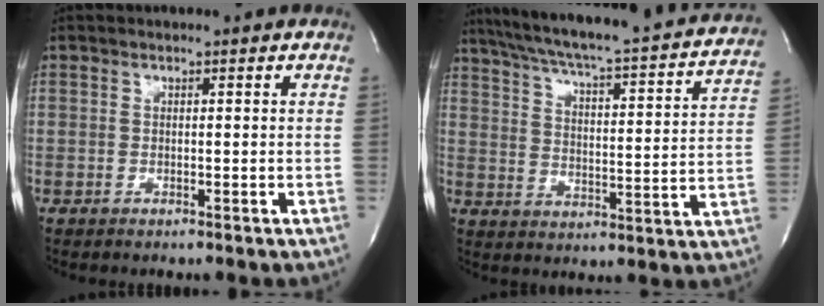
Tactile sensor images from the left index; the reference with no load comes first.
{"total": 27.6, "force": [24.5, 2.7, 12.4], "torque": [-0.197, -0.041, 0.312]}